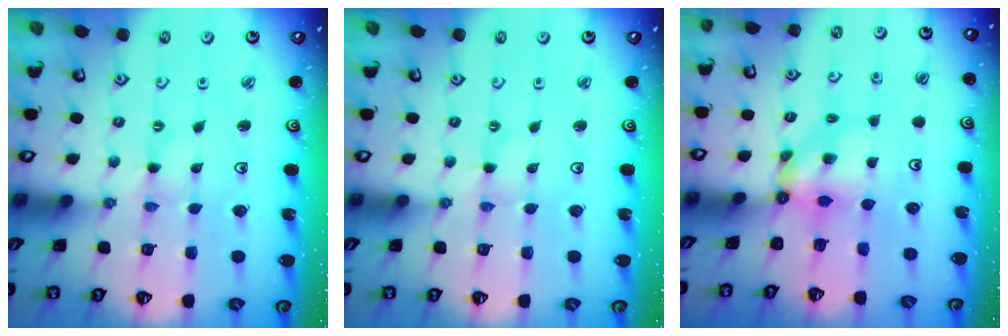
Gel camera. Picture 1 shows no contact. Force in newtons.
{"total": 0.0}
{"total": 5.1, "press": 5.1, "slide": 0.3}